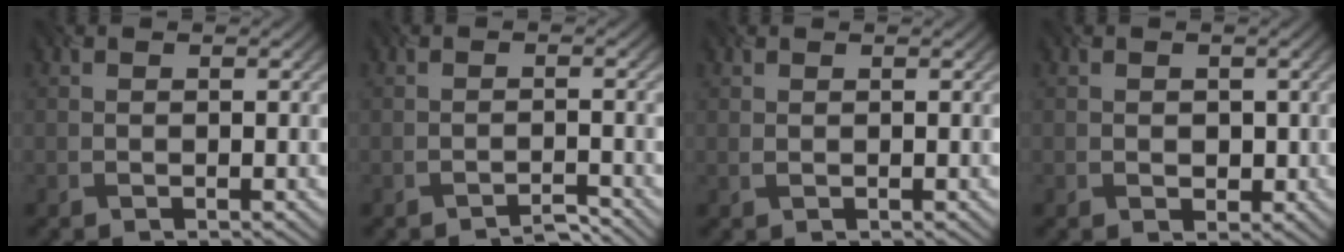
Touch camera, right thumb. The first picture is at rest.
{"total": 2.4, "force": [-2.4, 0.0, -0.1], "torque": [0.008, 0.008, -0.046]}
{"total": 0.6, "force": [0.5, 0.2, 0.3], "torque": [-0.001, -0.002, 0.007]}
{"total": 1.5, "force": [-0.3, 1.5, 0.1], "torque": [-0.001, -0.004, 0.004]}